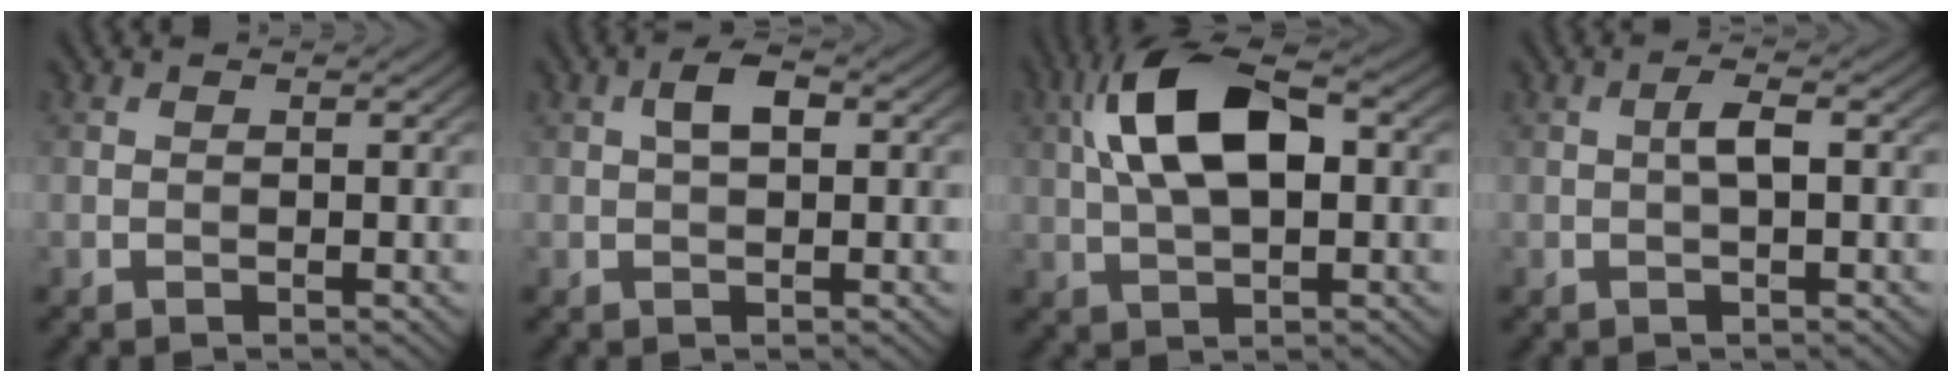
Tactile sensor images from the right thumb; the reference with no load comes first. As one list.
[{"total": 3.0, "force": [0.7, 1.4, 2.5], "torque": [-0.046, 0.009, 0.008]}, {"total": 11.7, "force": [2.4, 5.4, 10.1], "torque": [-0.204, 0.020, 0.039]}, {"total": 2.2, "force": [0.0, 0.4, 2.2], "torque": [-0.042, 0.008, -0.002]}]